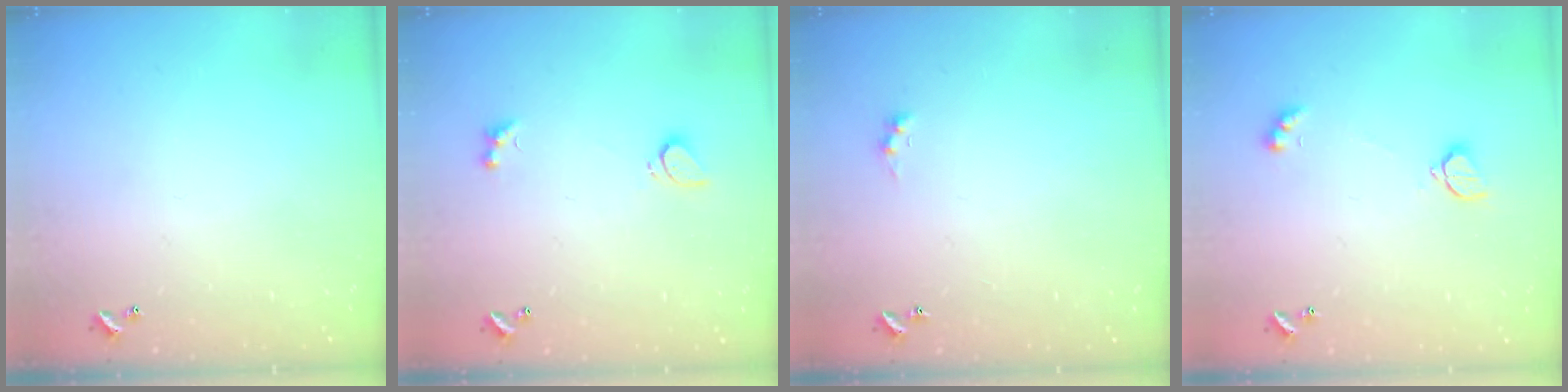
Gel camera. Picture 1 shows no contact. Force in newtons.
{"total": 2.2, "press": 2.1, "slide": 0.6}
{"total": 0.8, "press": 0.7, "slide": 0.4}
{"total": 2.4, "press": 2.3, "slide": 0.8}